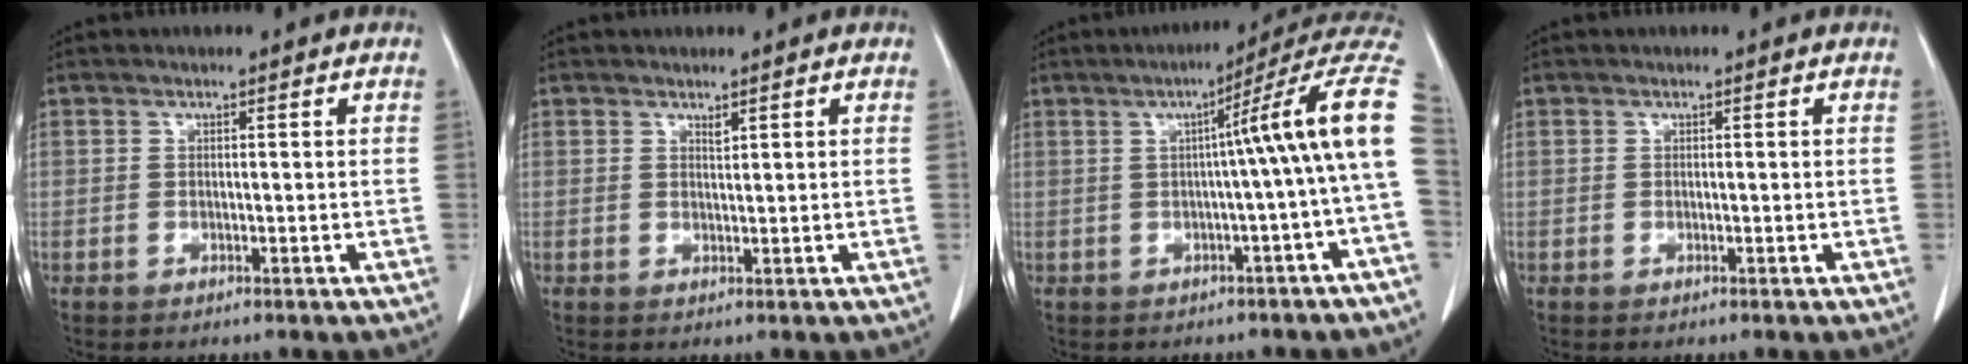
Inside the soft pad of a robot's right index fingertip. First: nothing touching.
{"total": 0.8, "force": [0.7, 0.1, 0.4], "torque": [-0.009, -0.006, 0.012]}
{"total": 12.4, "force": [1.1, -1.5, 12.2], "torque": [-0.141, 0.033, 0.001]}
{"total": 0.0}